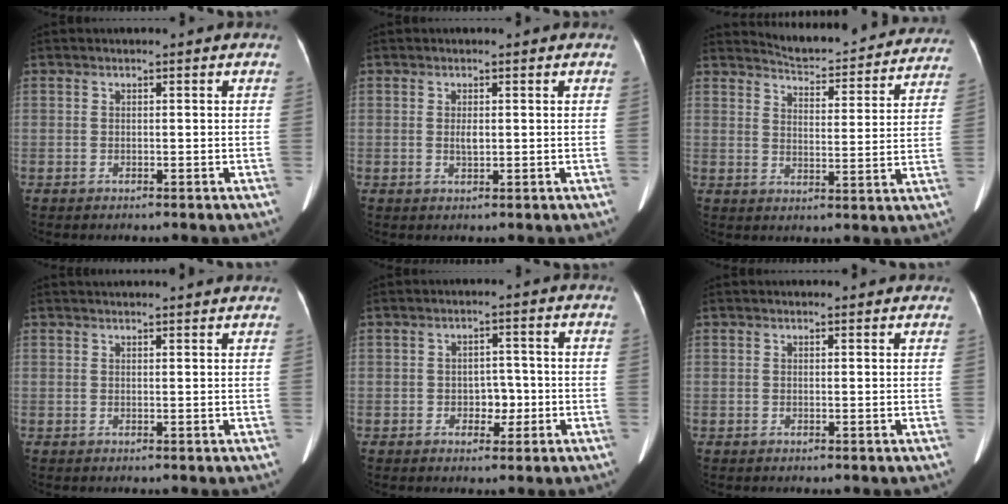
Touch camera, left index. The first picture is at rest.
{"total": 1.3, "force": [0.2, 0.5, 1.2], "torque": [-0.023, -0.001, 0.003]}
{"total": 18.4, "force": [17.6, 3.2, 4.2], "torque": [-0.046, -0.035, 0.210]}
{"total": 7.9, "force": [7.5, 0.5, 2.4], "torque": [-0.027, 0.030, 0.081]}
{"total": 3.3, "force": [-0.9, 2.2, 2.3], "torque": [-0.028, 0.007, -0.010]}
{"total": 2.4, "force": [2.2, 0.7, 0.6], "torque": [-0.009, 0.009, 0.020]}